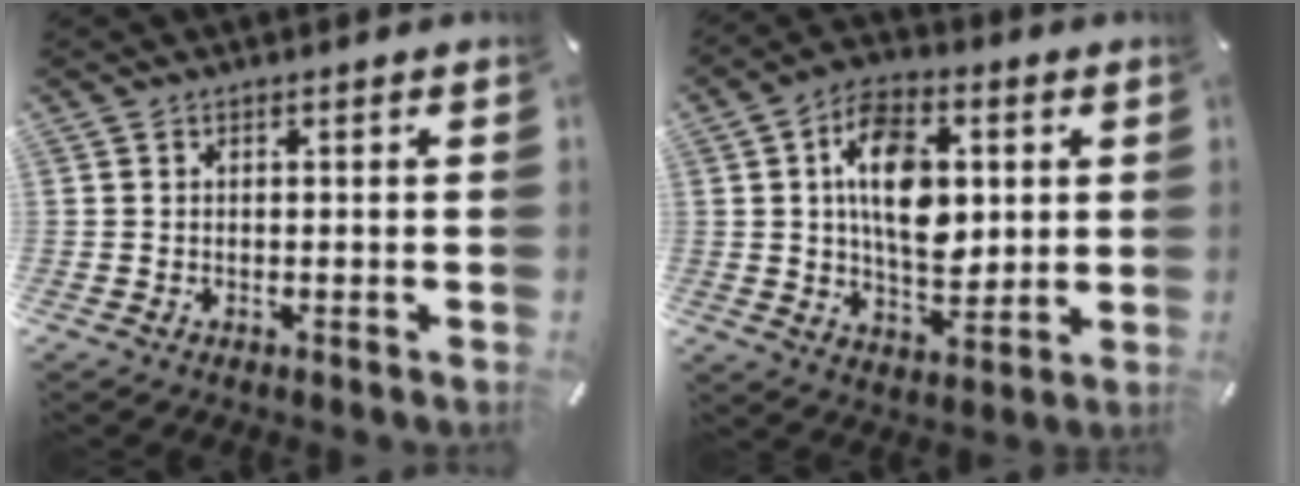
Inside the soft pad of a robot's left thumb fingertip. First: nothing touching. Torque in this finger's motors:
{"motor_torque": [2.60, 2.40, 1.96, -0.30, 0.32]}